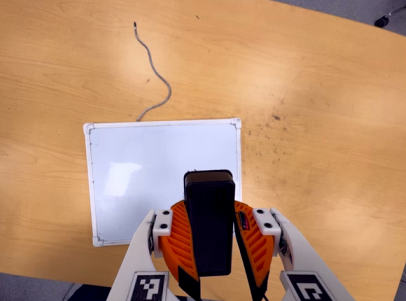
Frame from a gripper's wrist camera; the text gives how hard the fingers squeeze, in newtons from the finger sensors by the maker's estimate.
{"total": 11.1, "left": 10.4, "right": 11.8}